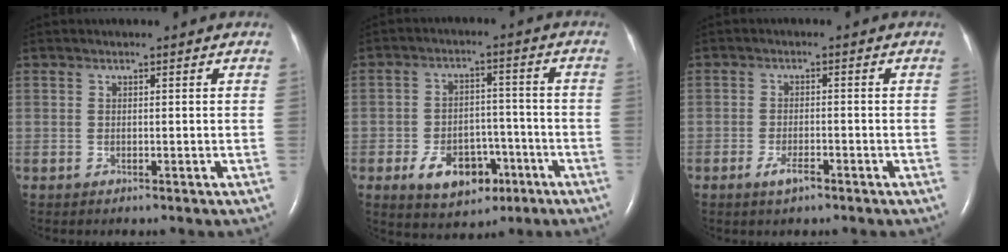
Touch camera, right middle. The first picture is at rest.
{"total": 9.0, "force": [-4.4, 5.7, 5.5], "torque": [-0.094, 0.009, -0.060]}
{"total": 2.5, "force": [-1.6, 0.6, 1.8], "torque": [-0.041, -0.002, -0.030]}